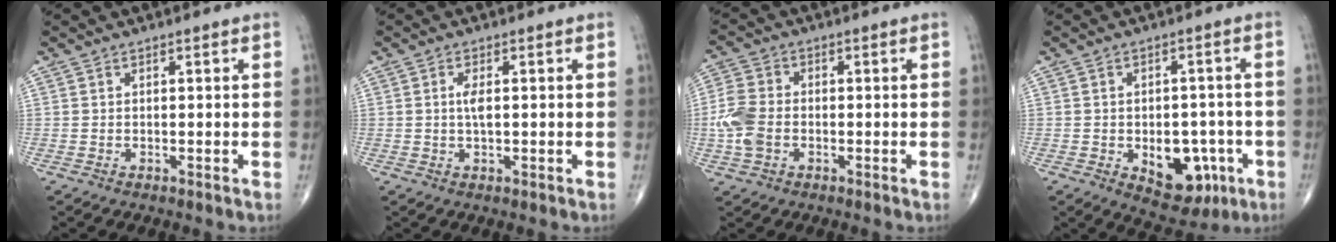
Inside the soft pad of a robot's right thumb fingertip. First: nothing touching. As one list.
[{"total": 2.5, "force": [0.2, 0.9, 2.3], "torque": [-0.046, -0.002, 0.002]}, {"total": 7.0, "force": [-1.5, 4.9, 4.8], "torque": [-0.115, 0.011, -0.037]}, {"total": 11.1, "force": [-3.7, 6.9, 7.9], "torque": [-0.069, 0.019, -0.035]}]